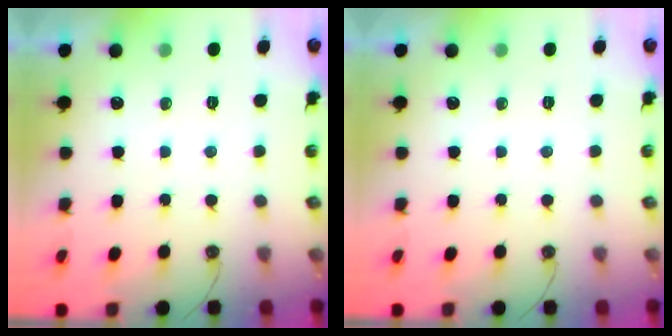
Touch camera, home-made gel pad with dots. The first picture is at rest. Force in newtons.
{"total": 0.0}